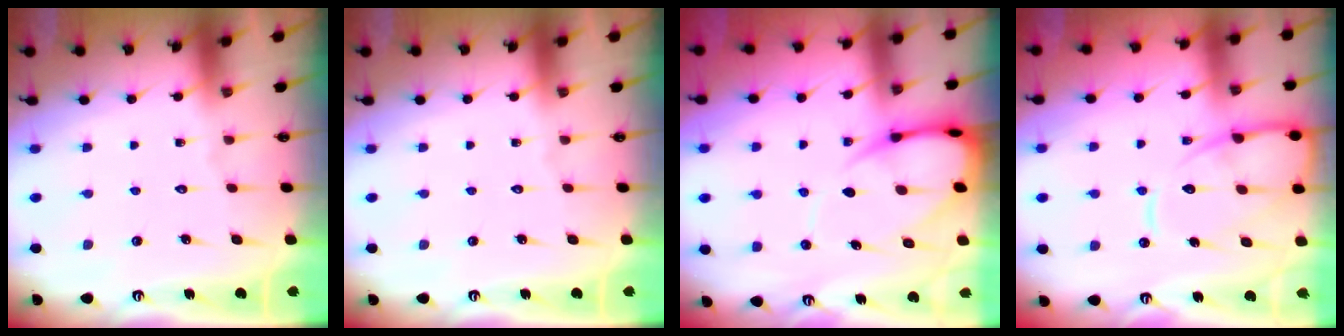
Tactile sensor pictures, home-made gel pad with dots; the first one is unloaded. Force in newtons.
{"total": 0.0}
{"total": 9.7, "press": 9.7, "slide": 1.2}
{"total": 12.1, "press": 12.0, "slide": 1.6}